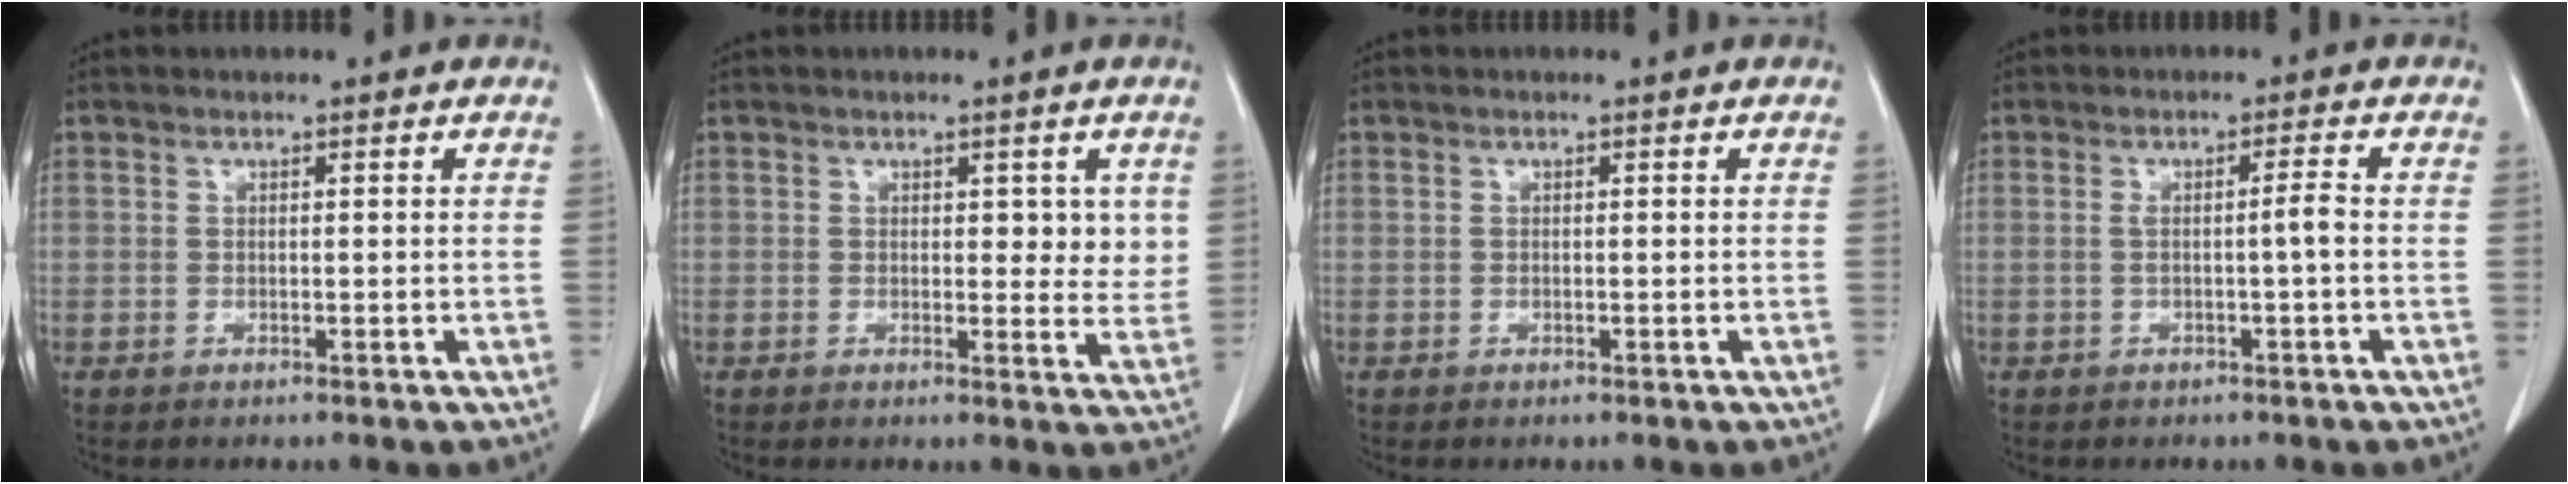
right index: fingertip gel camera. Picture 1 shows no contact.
{"total": 4.1, "force": [1.4, 2.1, 3.3], "torque": [-0.024, -0.010, 0.014]}
{"total": 0.0}
{"total": 2.2, "force": [-0.3, -0.3, 2.2], "torque": [-0.035, 0.006, -0.001]}